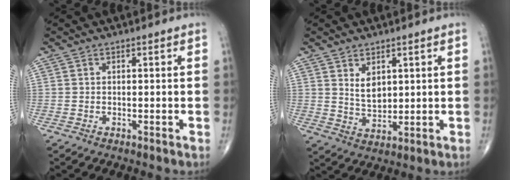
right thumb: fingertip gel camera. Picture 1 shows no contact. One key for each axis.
{"total": 4.8, "fx": 1.8, "fy": 2.8, "fz": 3.4, "tx": -0.047, "ty": -0.021, "tz": 0.042}